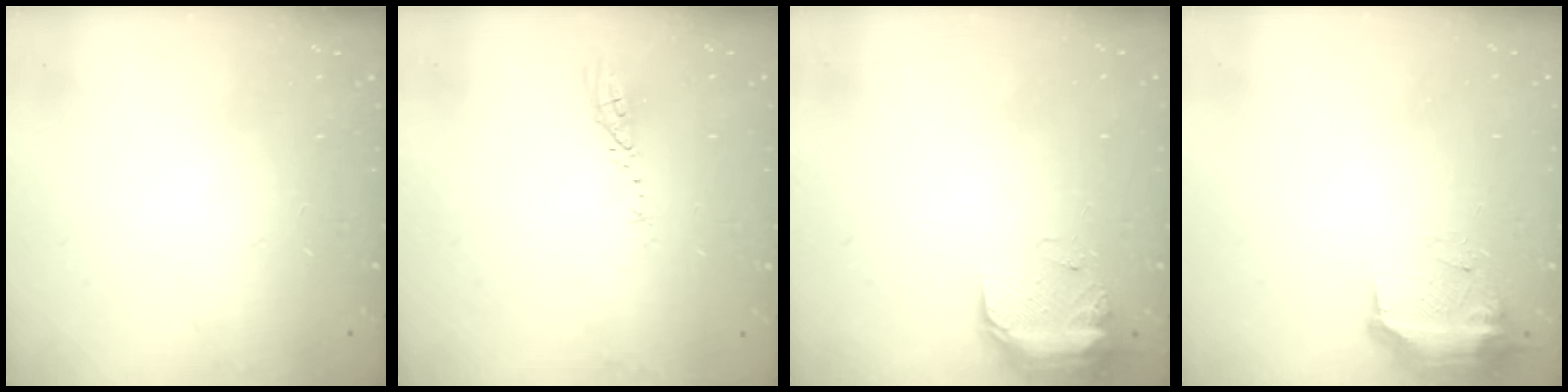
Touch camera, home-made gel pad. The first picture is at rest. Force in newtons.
{"total": 3.5, "press": 3.4, "slide": 0.3}
{"total": 8.8, "press": 8.7, "slide": 1.2}
{"total": 15.7, "press": 10.5, "slide": 11.7}